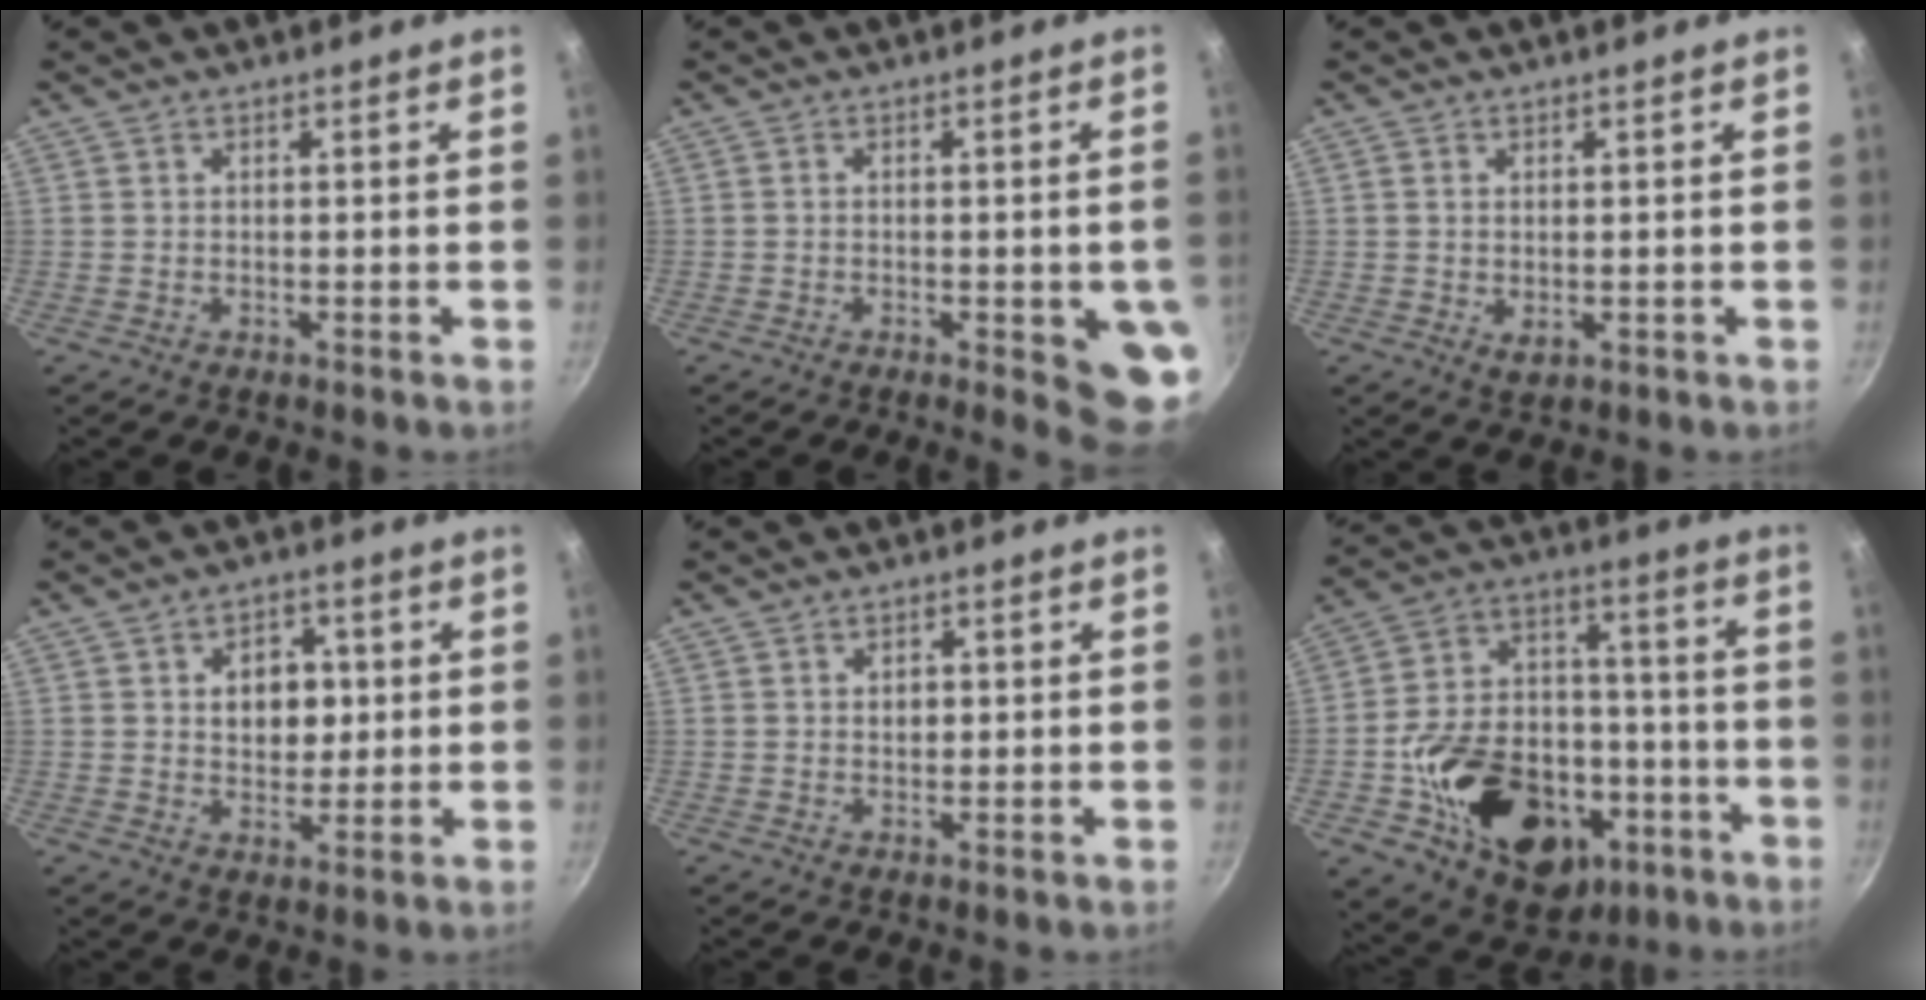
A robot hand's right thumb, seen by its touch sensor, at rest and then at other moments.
{"total": 8.2, "force": [-2.2, 2.6, 7.5], "torque": [-0.065, 0.003, -0.024]}
{"total": 2.2, "force": [0.0, 1.3, 1.7], "torque": [-0.028, -0.006, 0.002]}
{"total": 7.5, "force": [1.3, 5.5, 4.9], "torque": [-0.037, -0.003, 0.020]}
{"total": 1.9, "force": [0.3, 1.5, 1.2], "torque": [-0.009, 0.002, 0.006]}
{"total": 28.7, "force": [-10.1, 19.9, 18.1], "torque": [-0.260, 0.062, -0.135]}